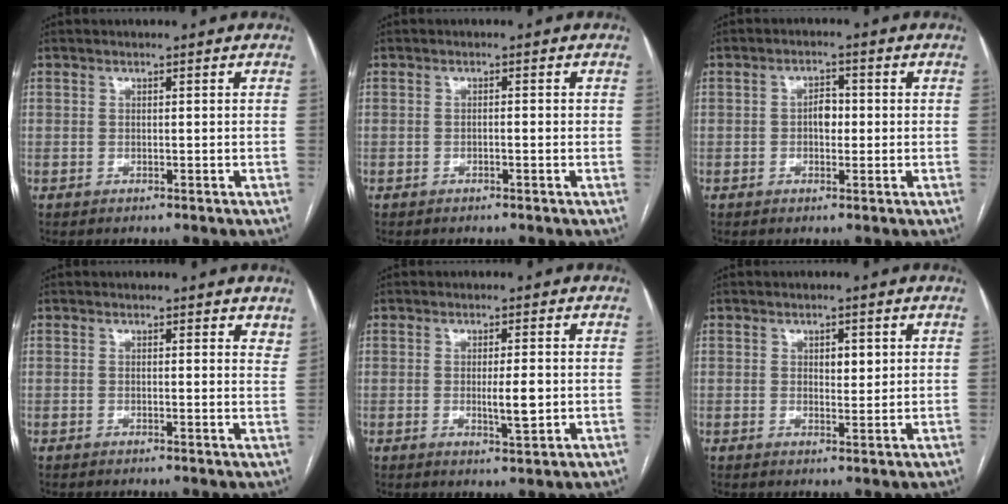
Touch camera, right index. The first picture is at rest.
{"total": 0.9, "force": [-0.3, 0.1, 0.8], "torque": [-0.013, 0.002, -0.004]}
{"total": 2.8, "force": [-0.2, 1.6, 2.4], "torque": [-0.036, 0.009, -0.004]}
{"total": 3.3, "force": [2.7, 1.1, 1.5], "torque": [-0.012, -0.005, 0.016]}
{"total": 3.8, "force": [-0.3, 0.6, 3.8], "torque": [-0.064, -0.005, -0.002]}
{"total": 2.4, "force": [0.8, 1.1, 2.0], "torque": [-0.026, -0.004, 0.012]}